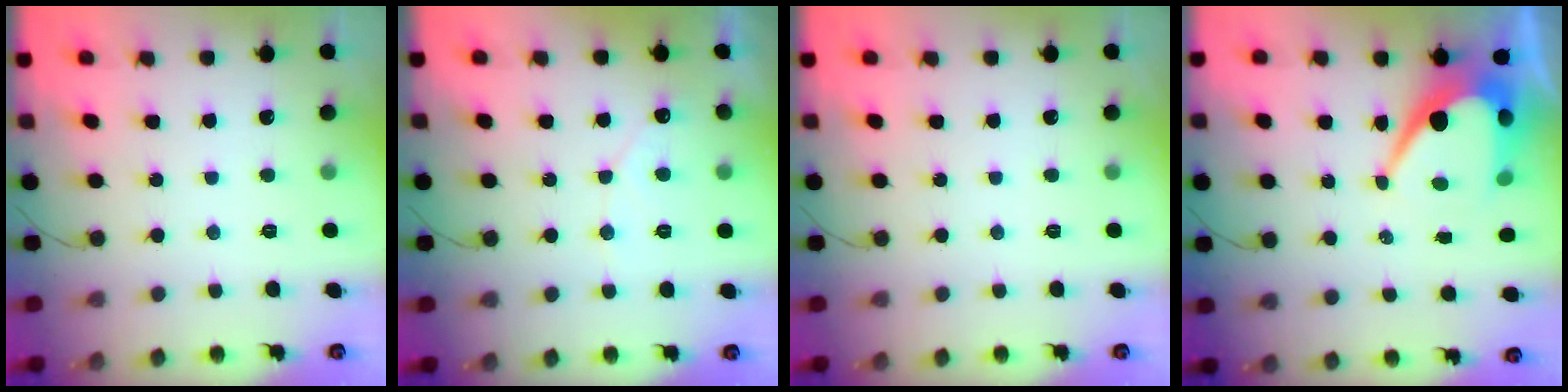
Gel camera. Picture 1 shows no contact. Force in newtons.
{"total": 3.8, "press": 3.8, "slide": 0.1}
{"total": 0.0}
{"total": 11.2, "press": 11.1, "slide": 0.9}